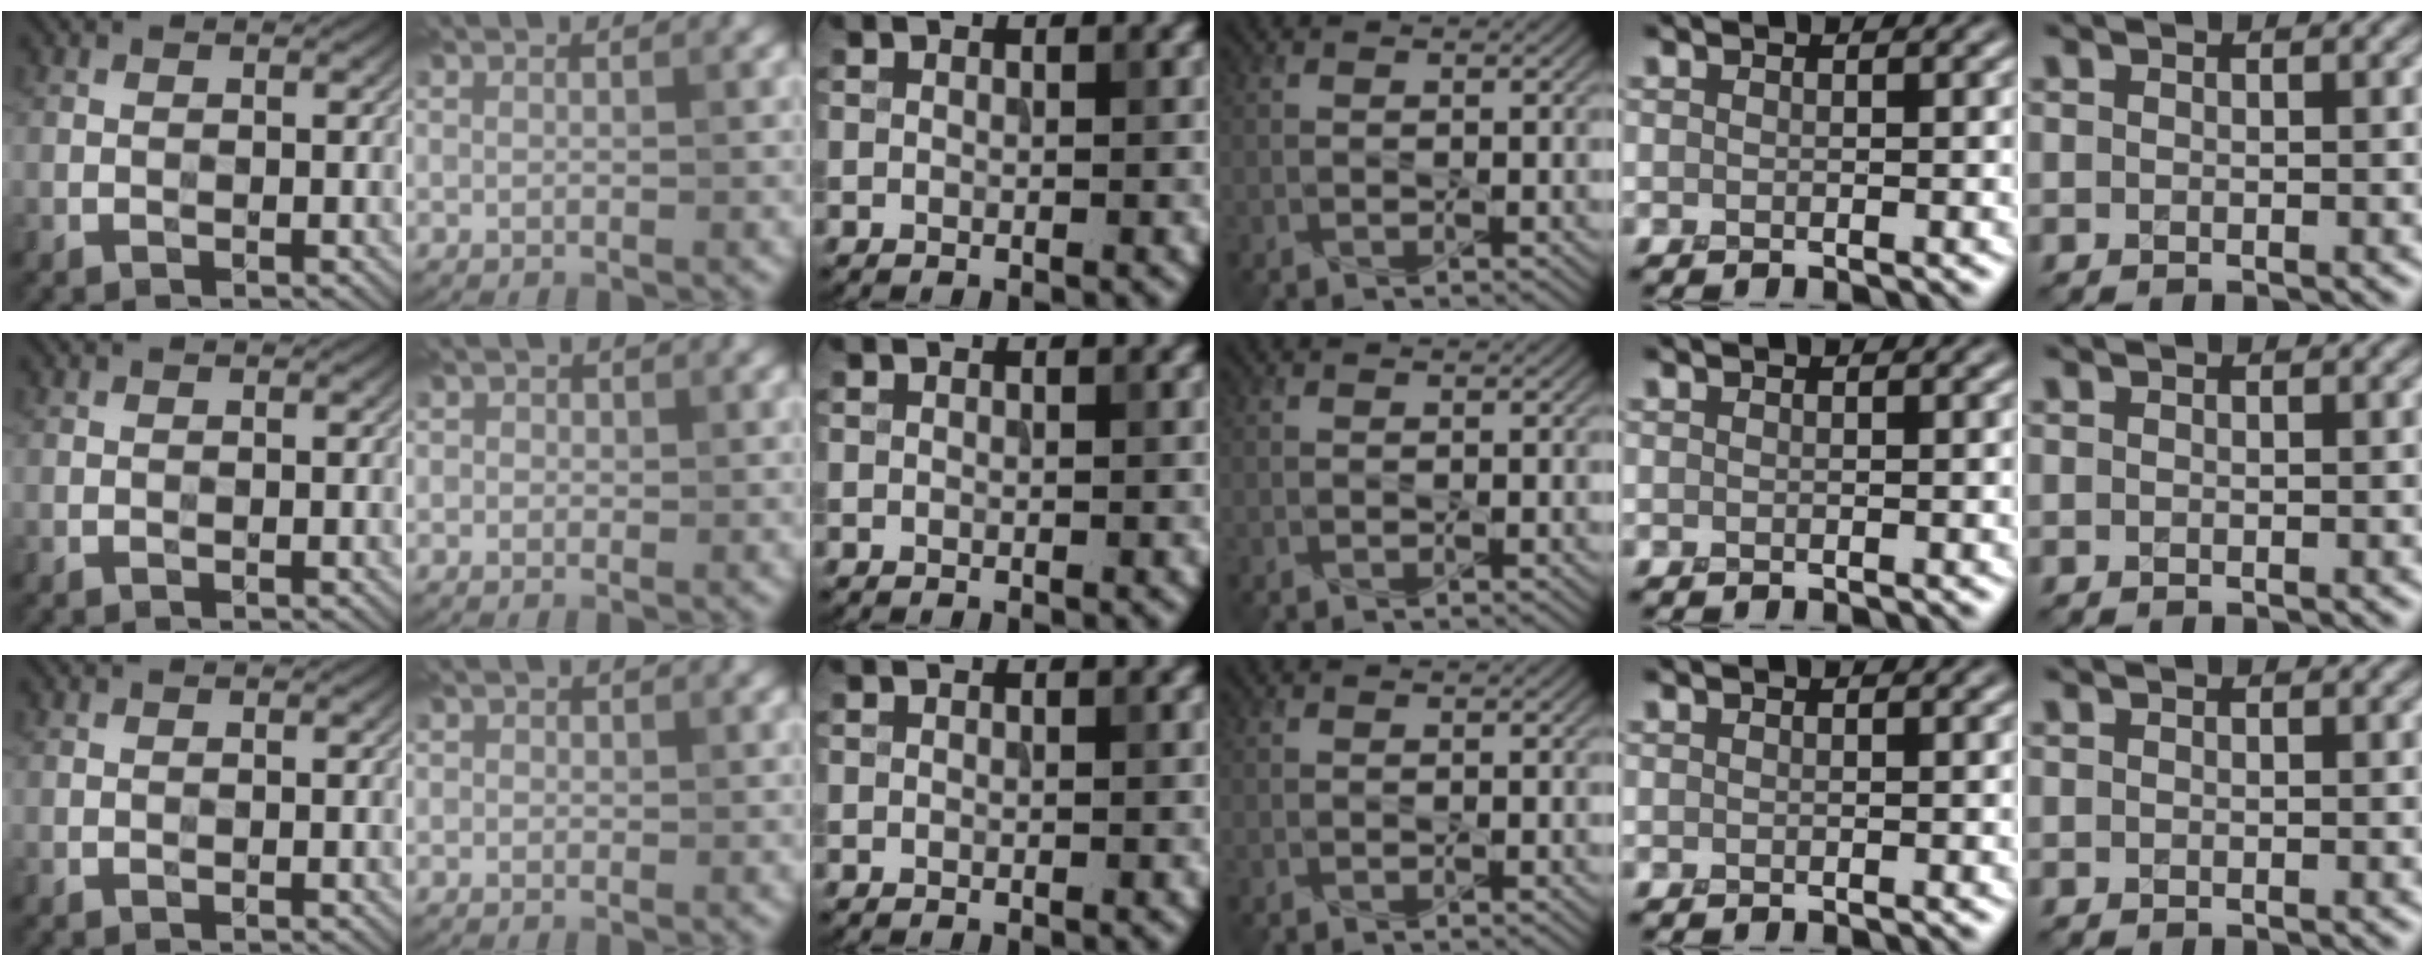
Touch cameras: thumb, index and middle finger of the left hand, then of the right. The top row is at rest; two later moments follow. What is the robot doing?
{"motion": "press", "object": "joystick"}